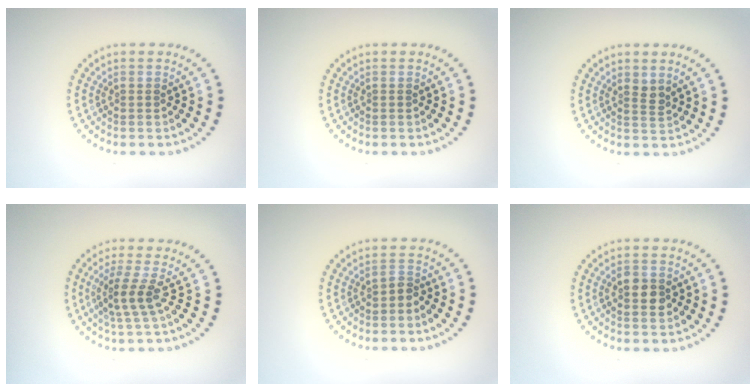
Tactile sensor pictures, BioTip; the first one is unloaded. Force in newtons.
{"total": 0.0}
{"total": 1.2, "press": 0.9, "slide": 0.8}
{"total": 2.5, "press": 1.9, "slide": 1.7}
{"total": 1.1, "press": 0.8, "slide": 0.6}
{"total": 2.5, "press": 2.5, "slide": 0.1}